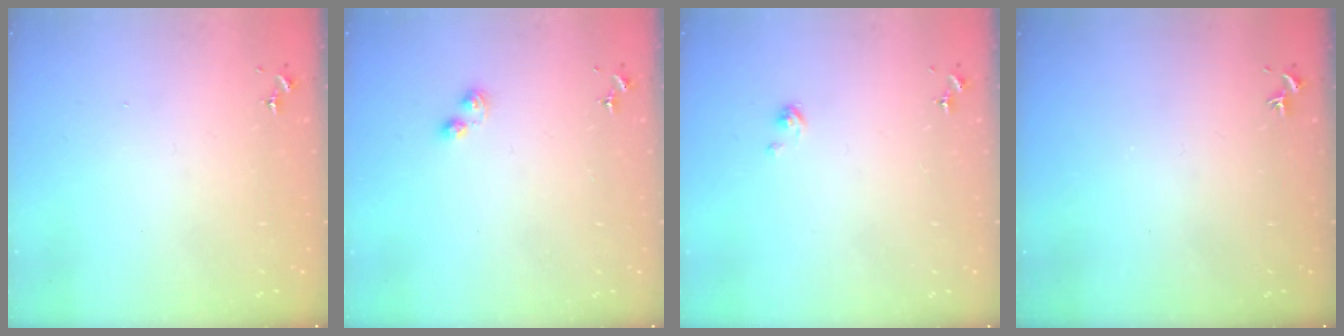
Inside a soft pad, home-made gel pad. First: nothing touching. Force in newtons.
{"total": 3.3, "press": 3.3, "slide": 0.4}
{"total": 2.4, "press": 2.4, "slide": 0.3}
{"total": 0.0}